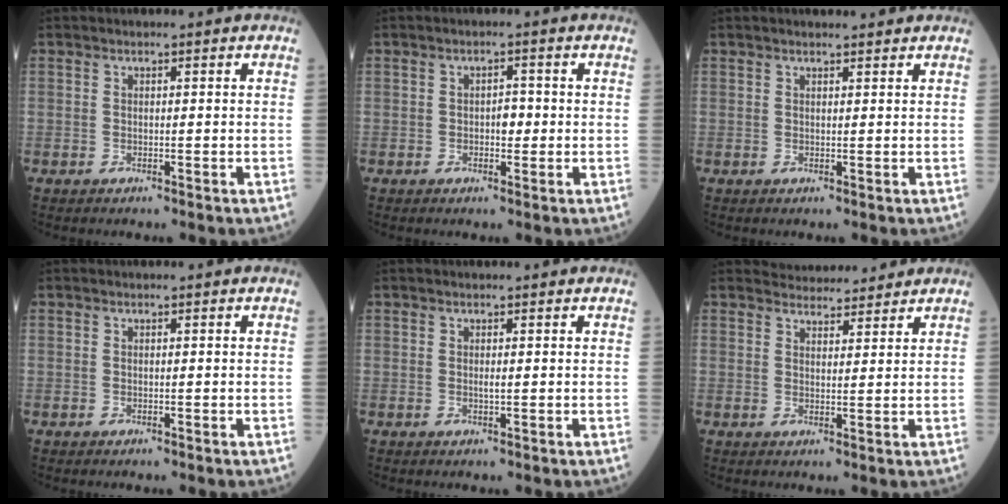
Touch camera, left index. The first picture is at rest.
{"total": 2.0, "force": [-0.2, 1.1, 1.7], "torque": [-0.021, 0.002, -0.005]}
{"total": 3.1, "force": [2.9, 0.3, 1.1], "torque": [-0.016, 0.015, 0.037]}
{"total": 0.0}
{"total": 0.7, "force": [0.2, 0.1, 0.7], "torque": [-0.018, -0.001, 0.002]}
{"total": 5.7, "force": [5.5, 1.3, 0.6], "torque": [-0.007, 0.014, 0.075]}